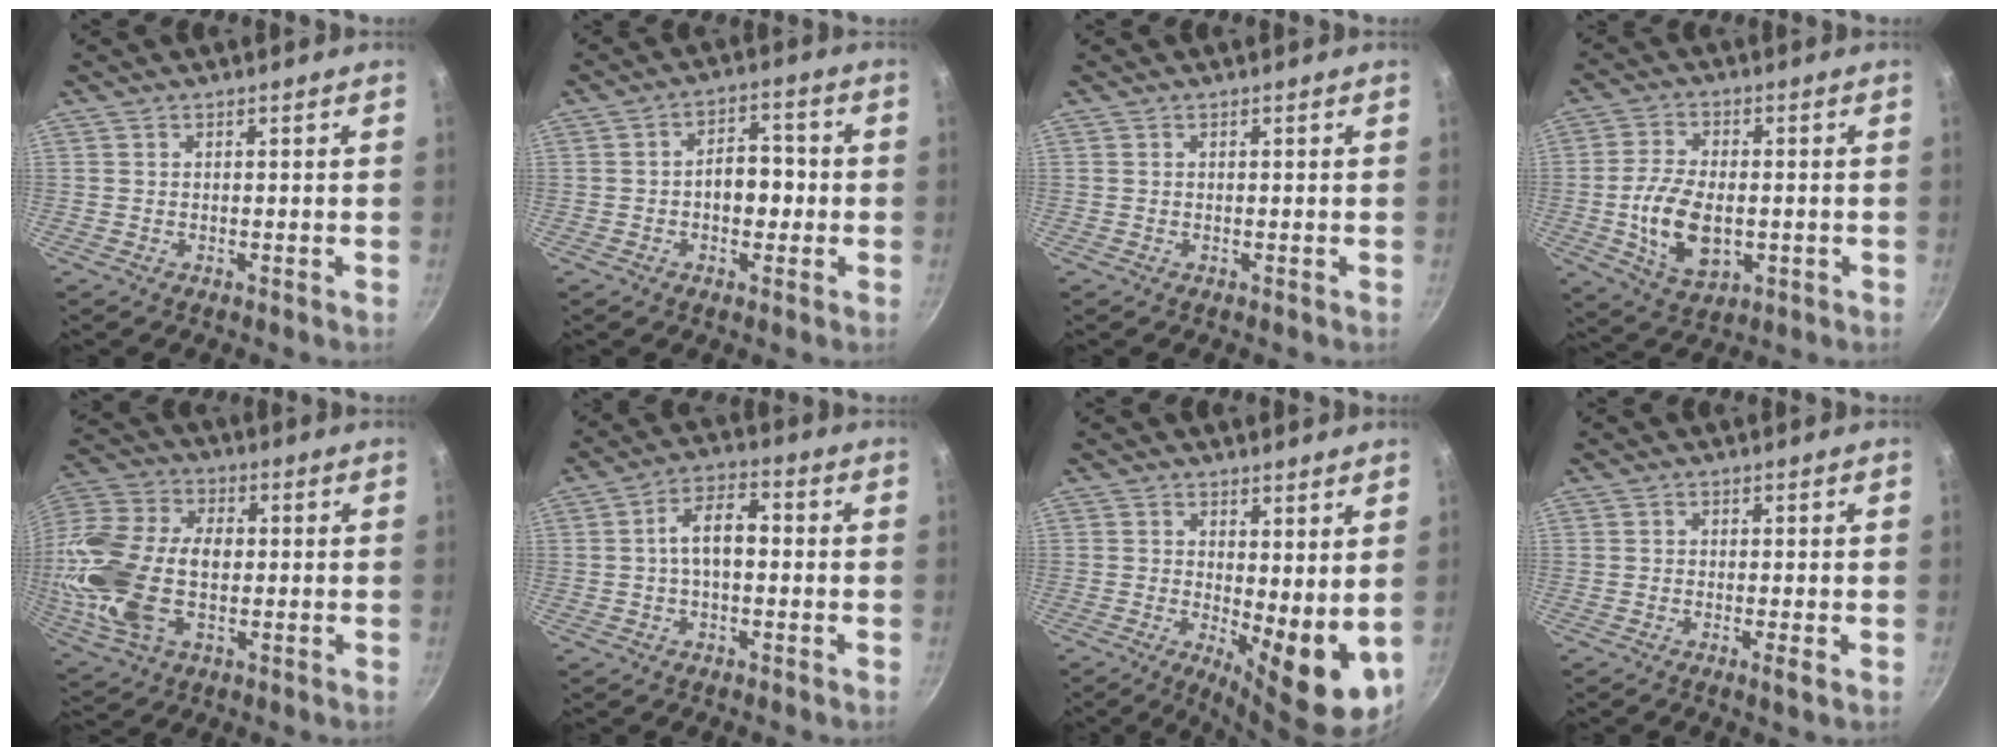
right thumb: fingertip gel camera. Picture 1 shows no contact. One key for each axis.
{"total": 6.6, "fx": -1.0, "fy": 4.4, "fz": 4.9, "tx": -0.035, "ty": 0.022, "tz": -0.019}
{"total": 0.0}
{"total": 11.8, "fx": -1.6, "fy": 6.9, "fz": 9.4, "tx": -0.174, "ty": 0.003, "tz": -0.023}
{"total": 20.8, "fx": -1.2, "fy": 12.8, "fz": 16.3, "tx": -0.332, "ty": 0.023, "tz": -0.027}
{"total": 7.4, "fx": -0.1, "fy": 4.1, "fz": 6.2, "tx": -0.093, "ty": 0.027, "tz": -0.011}
{"total": 10.6, "fx": 0.4, "fy": 4.0, "fz": 9.8, "tx": -0.114, "ty": -0.021, "tz": 0.016}
{"total": 1.7, "fx": -0.6, "fy": 0.1, "fz": 1.6, "tx": -0.034, "ty": -0.004, "tz": -0.012}